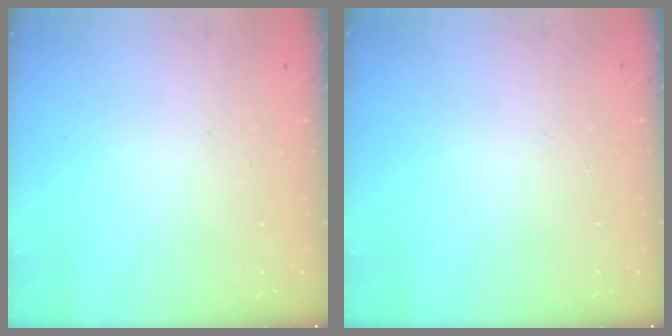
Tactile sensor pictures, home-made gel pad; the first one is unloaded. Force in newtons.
{"total": 0.0}